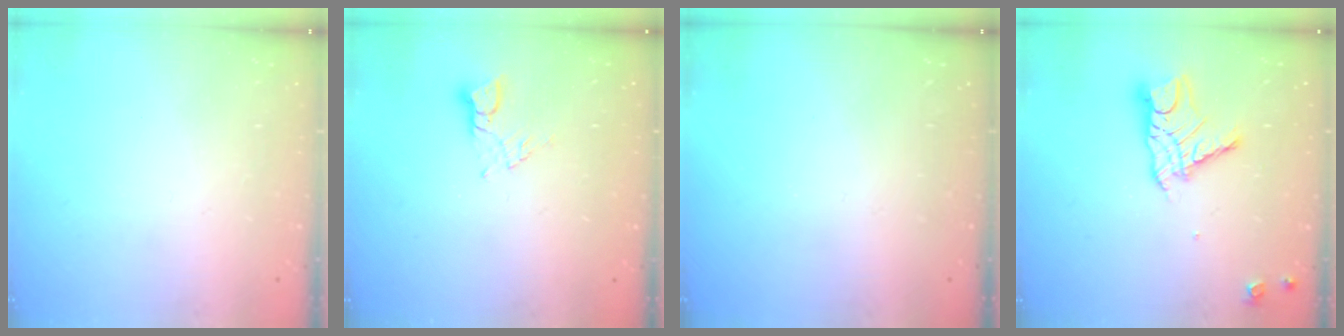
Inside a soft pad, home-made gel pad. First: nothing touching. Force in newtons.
{"total": 3.3, "press": 3.2, "slide": 0.4}
{"total": 0.0}
{"total": 11.6, "press": 11.5, "slide": 0.9}